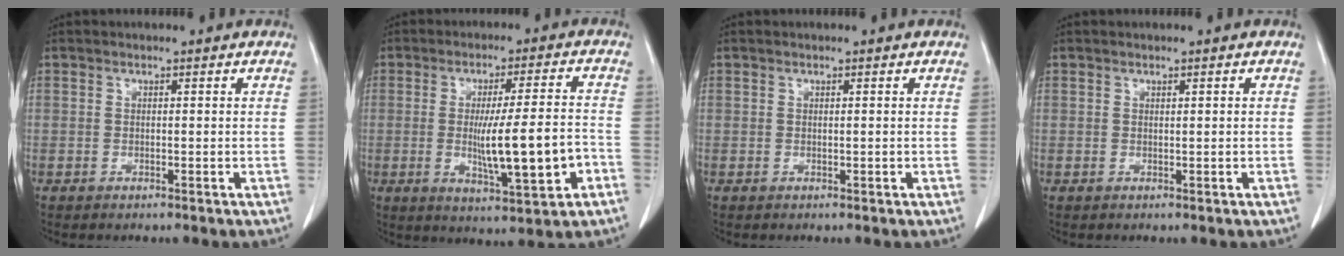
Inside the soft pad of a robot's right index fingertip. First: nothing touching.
{"total": 11.9, "force": [-2.7, 0.9, 11.5], "torque": [-0.184, -0.006, -0.036]}
{"total": 0.0}
{"total": 0.0}